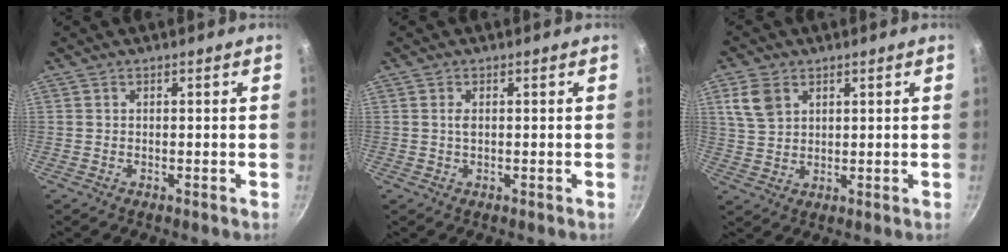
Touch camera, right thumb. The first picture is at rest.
{"total": 1.2, "force": [0.2, 0.6, 1.1], "torque": [-0.021, 0.001, 0.003]}
{"total": 6.4, "force": [2.8, 4.5, 3.6], "torque": [-0.058, 0.000, 0.061]}